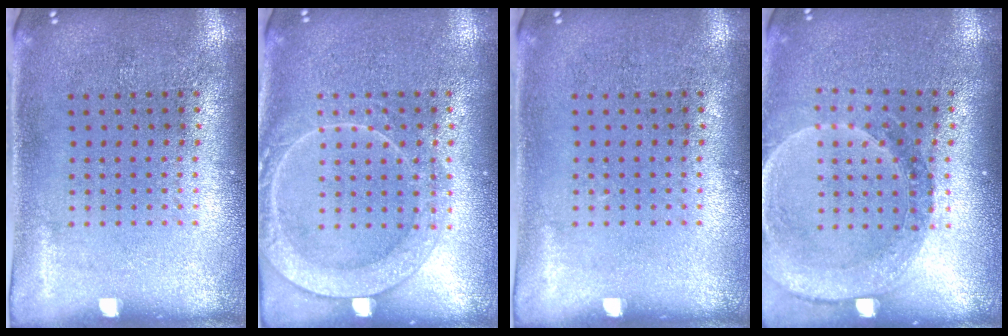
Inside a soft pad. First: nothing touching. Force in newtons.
{"total": 2.7, "press": 2.6, "slide": 0.3}
{"total": 0.0}
{"total": 1.4, "press": 1.4, "slide": 0.1}